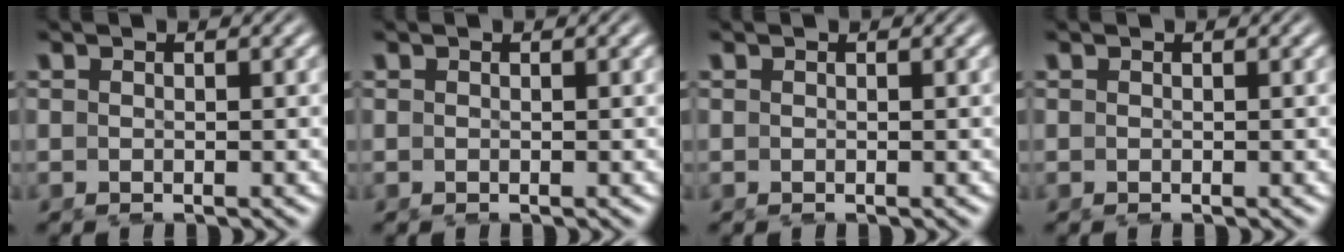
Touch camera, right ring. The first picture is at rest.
{"total": 0.0}
{"total": 0.0}
{"total": 0.0}